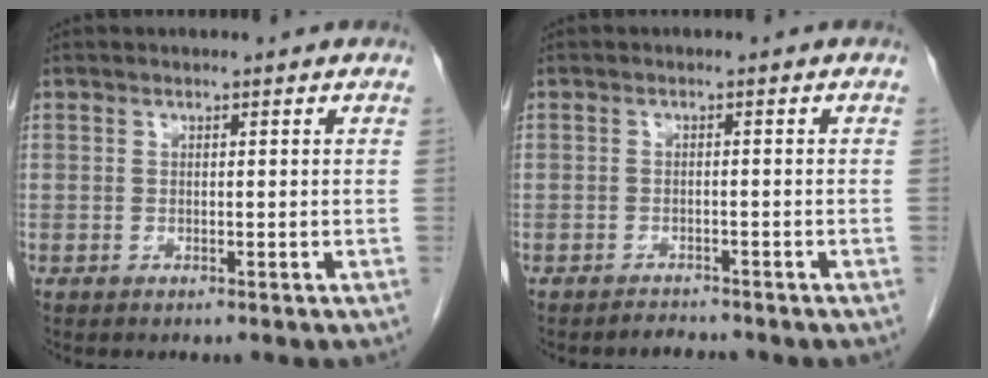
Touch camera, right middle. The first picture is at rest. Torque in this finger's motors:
{"motor_torque": [0.01, -0.01, 0.00, 0.00]}